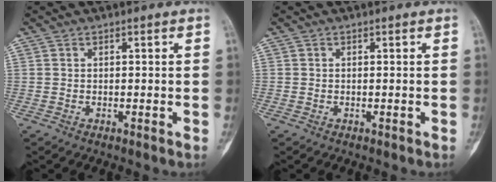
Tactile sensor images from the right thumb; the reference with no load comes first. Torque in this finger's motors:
{"motor_torque": [-0.12, -0.11, -0.18, -0.25, -0.01]}